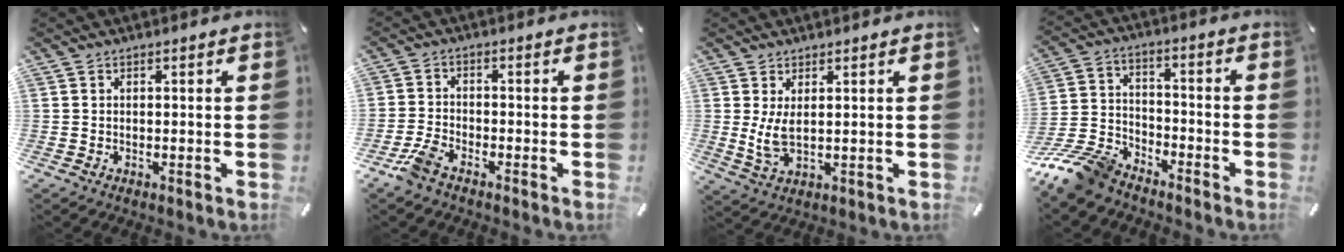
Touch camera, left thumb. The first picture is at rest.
{"total": 4.6, "force": [-3.4, 2.3, 2.0], "torque": [-0.057, 0.012, -0.070]}
{"total": 5.4, "force": [1.5, 2.3, 4.7], "torque": [-0.108, -0.005, 0.025]}
{"total": 13.2, "force": [-11.5, 4.6, 4.7], "torque": [-0.094, 0.057, -0.219]}